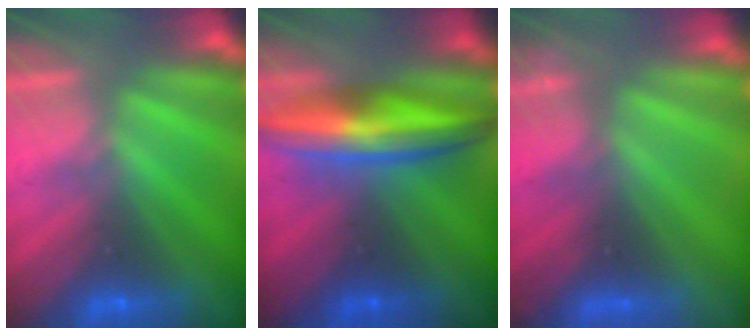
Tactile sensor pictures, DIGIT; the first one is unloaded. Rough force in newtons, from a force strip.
{"total": 6.9}
{"total": 3.5}